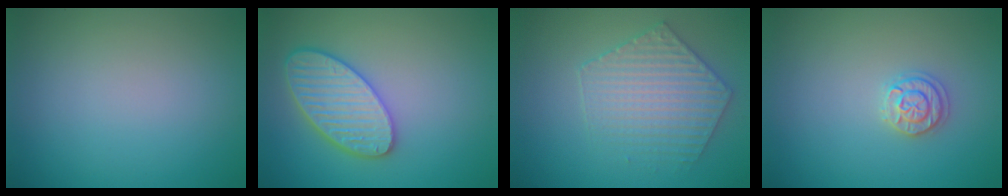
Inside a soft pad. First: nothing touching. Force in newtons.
{"total": 5.1, "press": 4.7, "slide": 2.0}
{"total": 4.0, "press": 3.8, "slide": 1.4}
{"total": 1.8, "press": 1.8, "slide": 0.1}